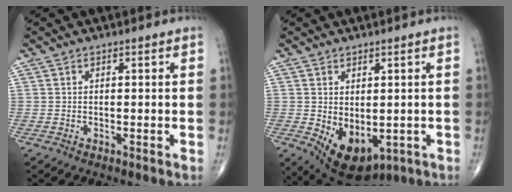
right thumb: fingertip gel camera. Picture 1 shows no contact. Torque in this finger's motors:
{"motor_torque": [-0.38, 0.60, 0.26, -0.05, 0.30]}